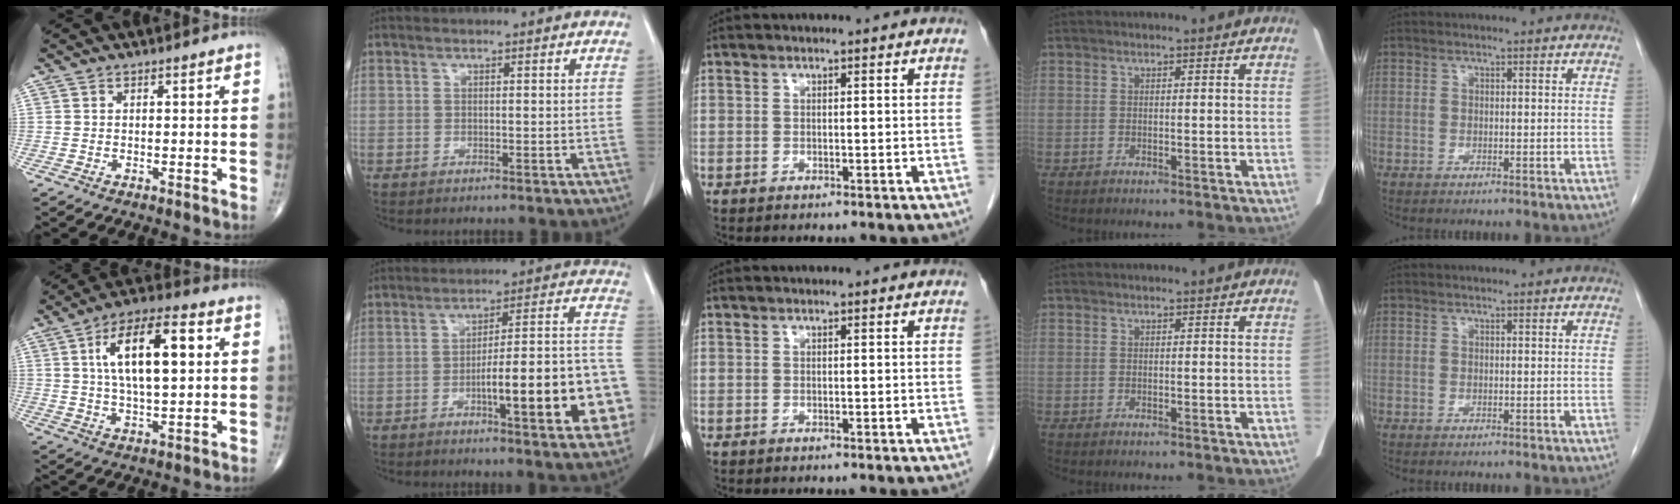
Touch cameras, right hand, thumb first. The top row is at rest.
{"thumb": {"total": 15.7, "force": [3.7, 6.3, 13.9], "torque": [-0.229, 0.007, 0.060]}, "index": {"total": 17.9, "force": [-5.8, 2.8, 16.8], "torque": [-0.170, 0.033, -0.072]}}